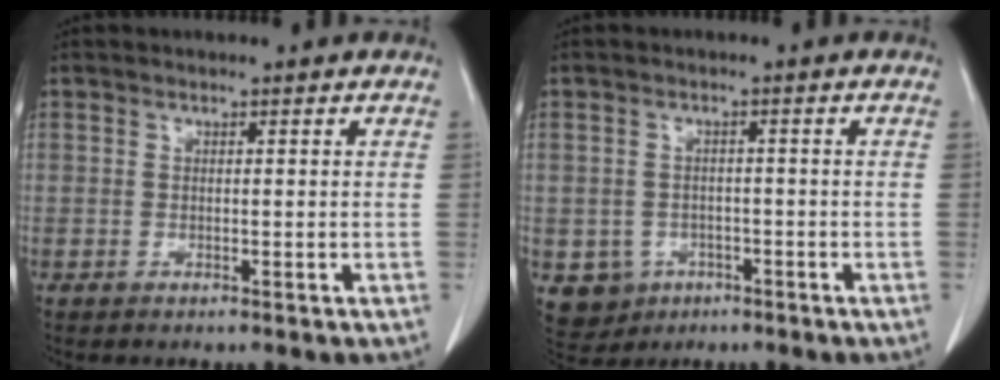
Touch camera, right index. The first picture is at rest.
{"total": 5.3, "force": [-2.2, 4.8, 0.8], "torque": [-0.011, 0.007, -0.026]}